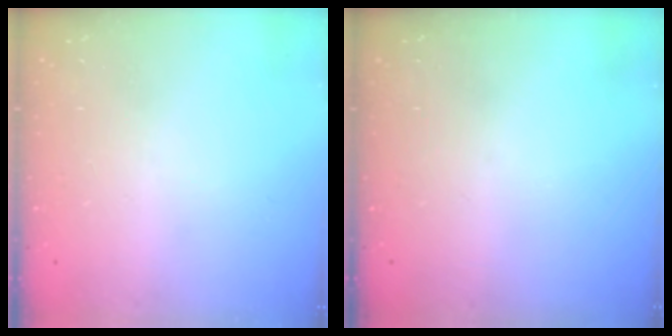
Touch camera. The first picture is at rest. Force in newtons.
{"total": 0.0}